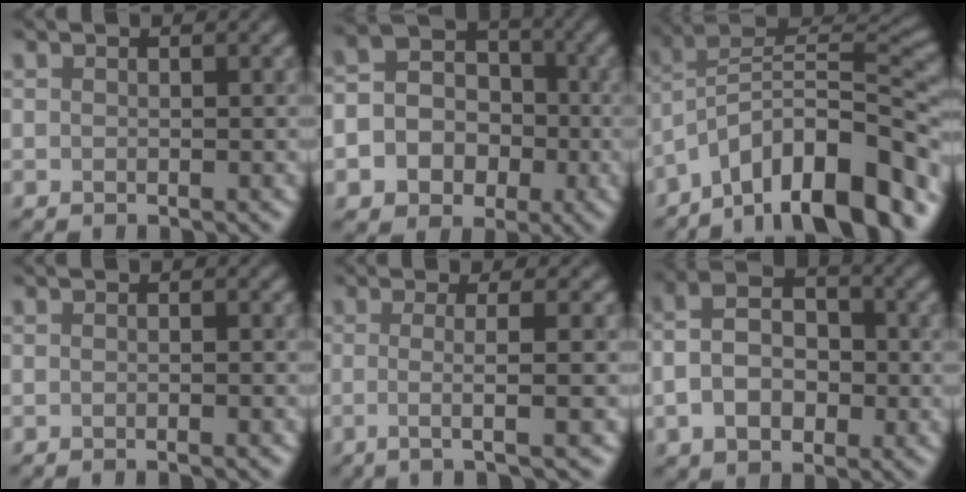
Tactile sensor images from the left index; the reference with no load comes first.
{"total": 6.6, "force": [-2.0, 5.7, 2.7], "torque": [-0.045, 0.005, -0.037]}
{"total": 12.9, "force": [-7.6, 4.7, 9.3], "torque": [-0.150, 0.041, -0.113]}
{"total": 1.3, "force": [-0.2, 0.6, 1.2], "torque": [0.006, 0.005, -0.016]}
{"total": 3.4, "force": [-0.4, 0.3, 3.4], "torque": [-0.055, 0.005, -0.004]}
{"total": 5.2, "force": [-0.7, 3.6, 3.7], "torque": [-0.072, 0.022, -0.010]}